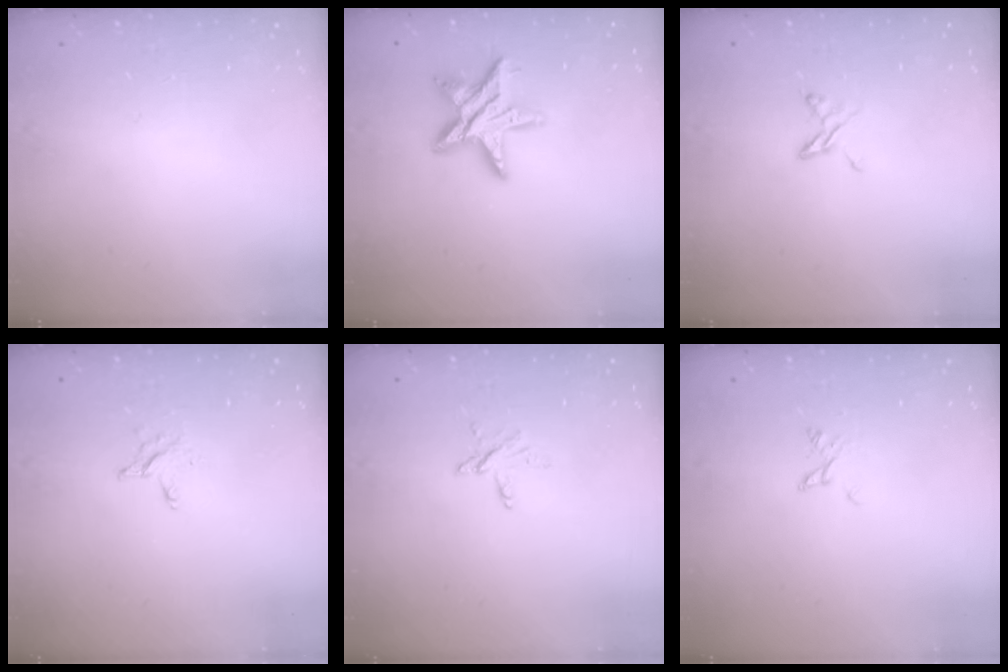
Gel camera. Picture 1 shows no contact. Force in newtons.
{"total": 12.7, "press": 12.6, "slide": 0.7}
{"total": 4.2, "press": 4.2, "slide": 0.6}
{"total": 3.0, "press": 3.0, "slide": 0.3}
{"total": 4.0, "press": 4.0, "slide": 0.4}
{"total": 2.6, "press": 2.6, "slide": 0.4}